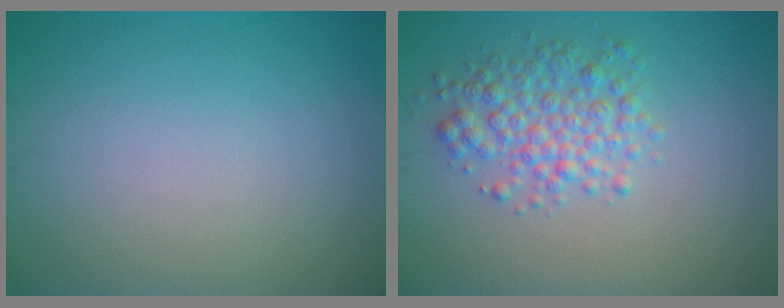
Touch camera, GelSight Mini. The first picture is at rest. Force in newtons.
{"total": 3.8, "press": 3.8, "slide": 0.1}